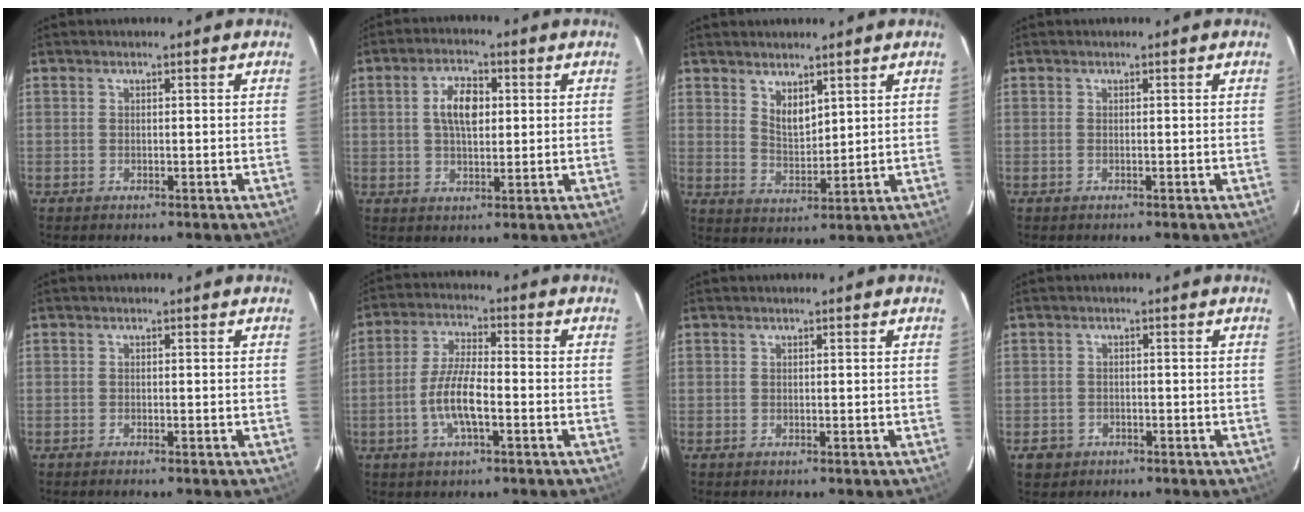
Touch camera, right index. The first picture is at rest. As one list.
[{"total": 6.6, "force": [1.2, 3.4, 5.5], "torque": [-0.100, 0.013, 0.023]}, {"total": 4.9, "force": [3.4, 2.1, 2.8], "torque": [-0.044, -0.004, 0.064]}, {"total": 0.0}, {"total": 0.7, "force": [-0.7, 0.0, 0.2], "torque": [-0.002, -0.003, -0.013]}, {"total": 8.2, "force": [-2.8, 2.2, 7.4], "torque": [-0.153, 0.004, -0.054]}, {"total": 0.0}, {"total": 3.1, "force": [-1.5, 2.7, 0.4], "torque": [-0.018, 0.003, -0.022]}]